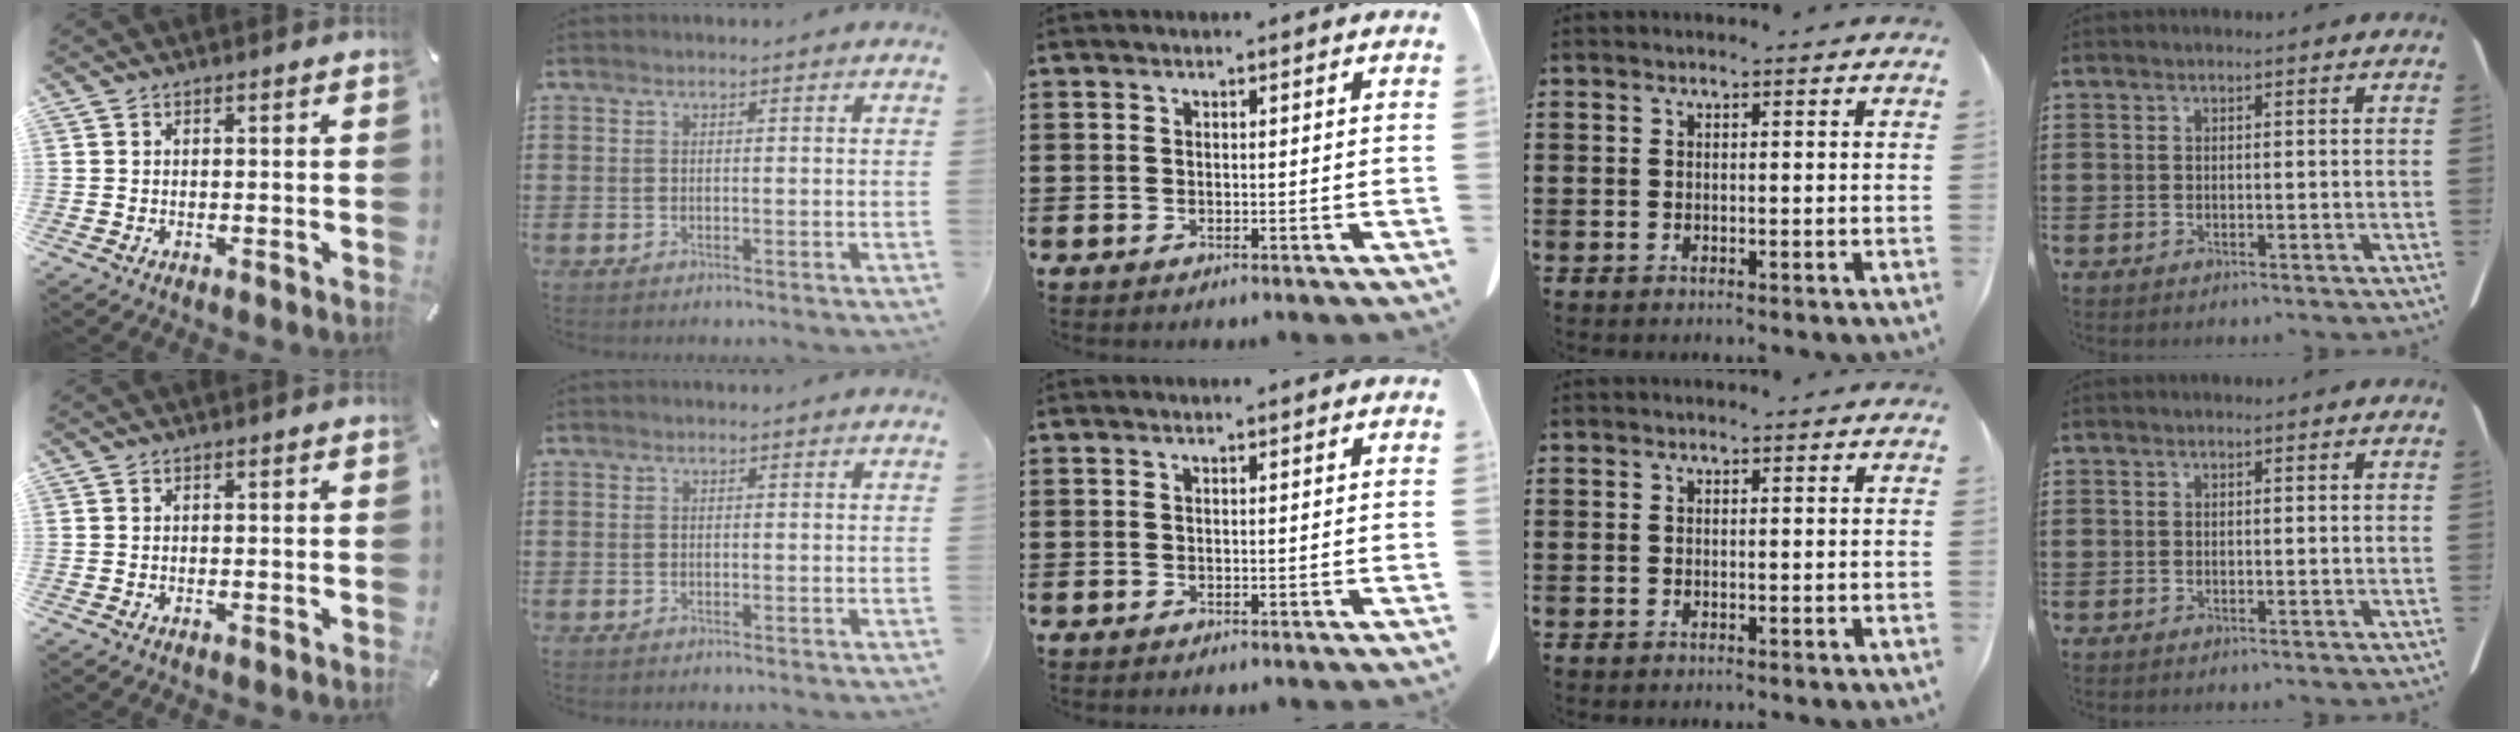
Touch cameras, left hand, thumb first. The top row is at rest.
{}